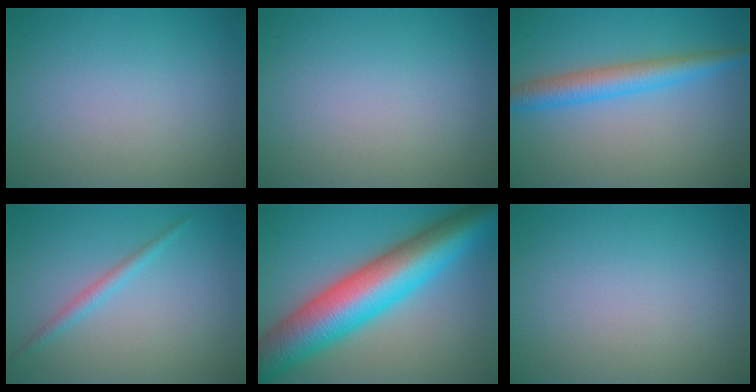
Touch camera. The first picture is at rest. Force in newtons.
{"total": 0.0}
{"total": 4.0, "press": 4.0, "slide": 0.2}
{"total": 1.4, "press": 1.4, "slide": 0.1}
{"total": 12.8, "press": 12.8, "slide": 0.2}
{"total": 0.0}